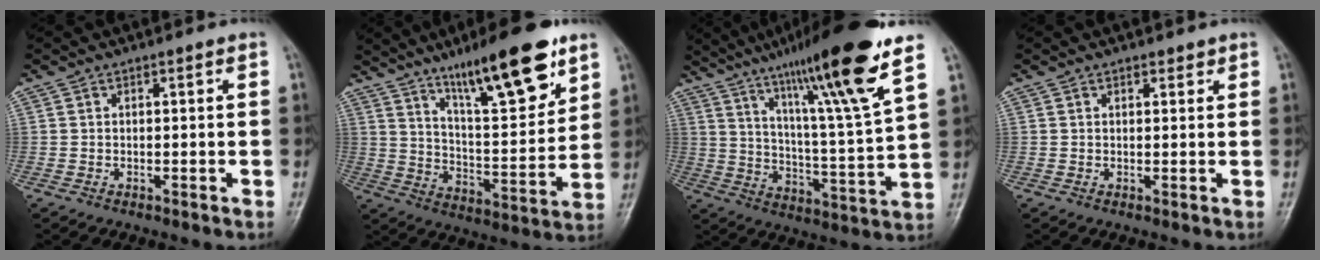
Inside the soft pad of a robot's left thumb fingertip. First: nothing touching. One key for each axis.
{"total": 18.9, "fx": 12.0, "fy": 4.6, "fz": 13.8, "tx": -0.188, "ty": -0.063, "tz": 0.203}
{"total": 20.9, "fx": 13.2, "fy": 0.7, "fz": 16.2, "tx": -0.246, "ty": -0.057, "tz": 0.214}
{"total": 1.5, "fx": 1.1, "fy": 0.8, "fz": 0.5, "tx": 0.001, "ty": -0.007, "tz": 0.012}